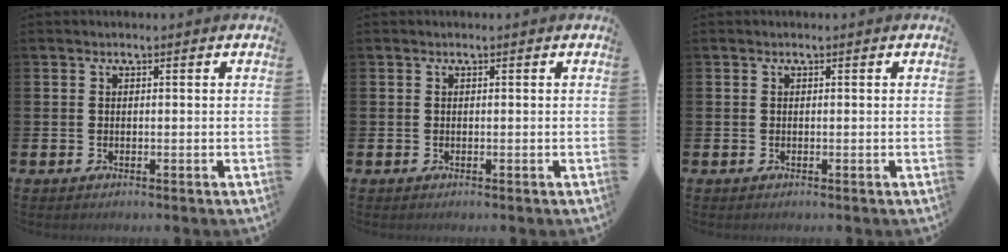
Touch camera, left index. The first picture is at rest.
{"total": 0.0}
{"total": 0.0}